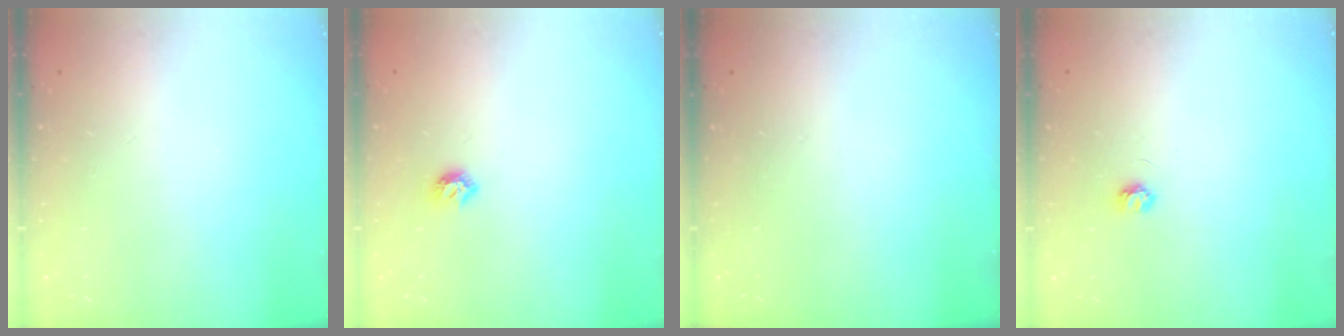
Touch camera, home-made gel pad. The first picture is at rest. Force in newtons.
{"total": 5.5, "press": 5.4, "slide": 1.2}
{"total": 0.0}
{"total": 3.2, "press": 3.2, "slide": 0.3}